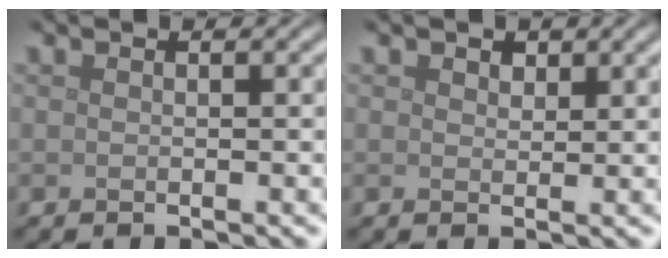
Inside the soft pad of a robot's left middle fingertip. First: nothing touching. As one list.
[{"total": 1.0, "force": [0.7, 0.7, 0.3], "torque": [-0.008, -0.002, 0.013]}]